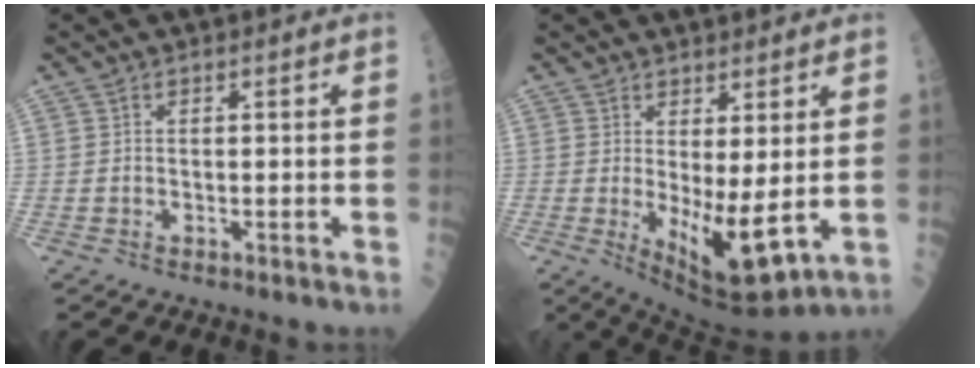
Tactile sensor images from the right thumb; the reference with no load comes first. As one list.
[{"total": 10.8, "force": [-0.5, 3.6, 10.1], "torque": [-0.157, -0.021, 0.009]}]